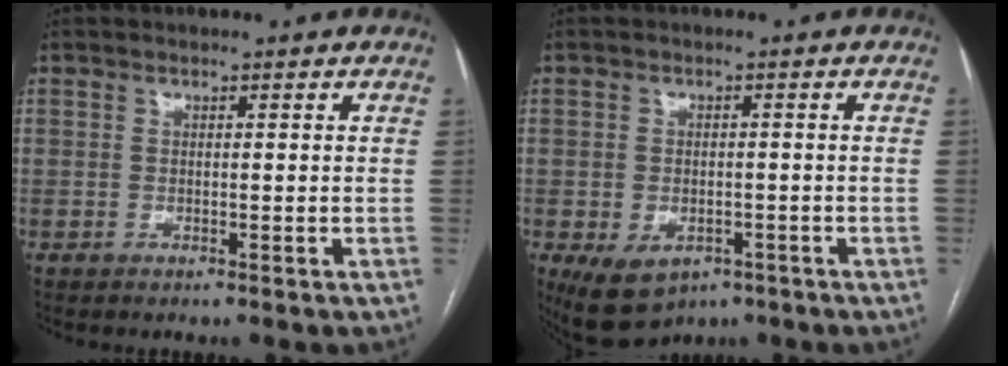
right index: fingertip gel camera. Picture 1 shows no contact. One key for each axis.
{"total": 7.9, "fx": -4.2, "fy": 5.1, "fz": 4.3, "tx": -0.073, "ty": 0.000, "tz": -0.051}